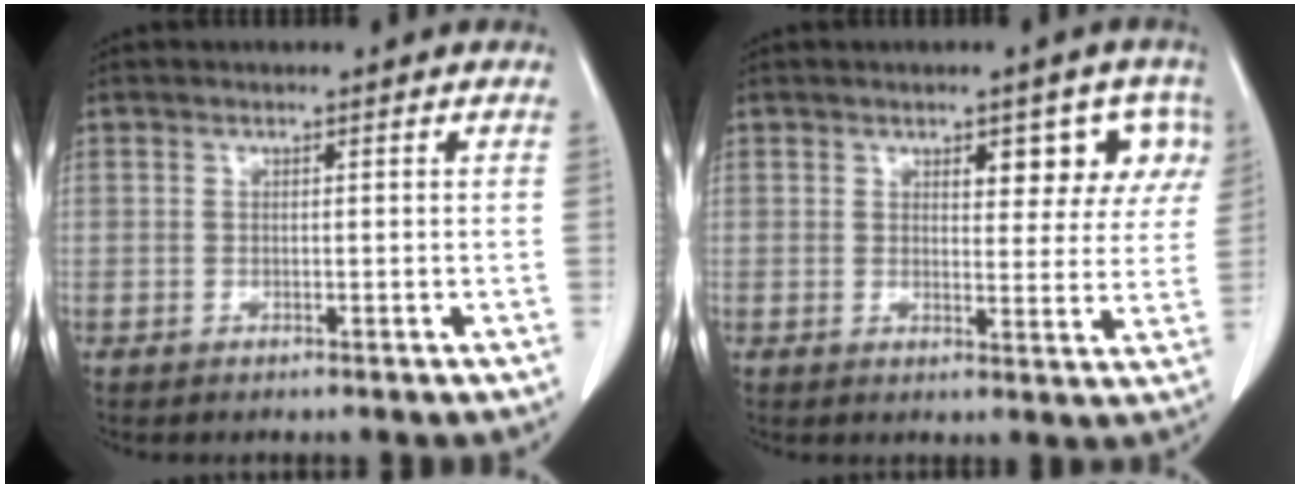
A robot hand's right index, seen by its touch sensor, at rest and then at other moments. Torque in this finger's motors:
{"motor_torque": [0.48, 0.41, 0.11, 0.03]}